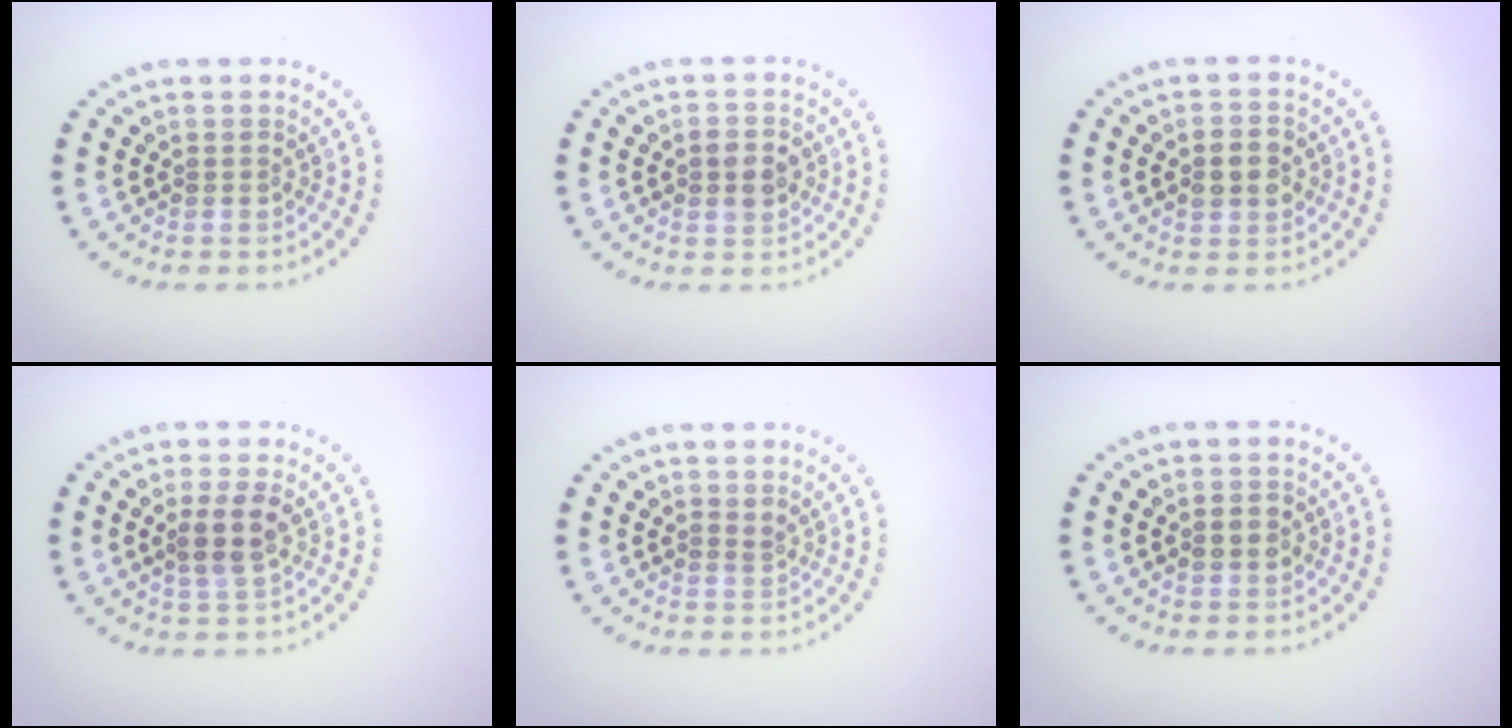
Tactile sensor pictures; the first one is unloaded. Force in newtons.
{"total": 2.8, "press": 2.7, "slide": 0.2}
{"total": 2.9, "press": 2.9, "slide": 0.2}
{"total": 2.7, "press": 2.5, "slide": 1.1}
{"total": 0.6, "press": 0.2, "slide": 0.6}
{"total": 1.5, "press": 1.5, "slide": 0.0}